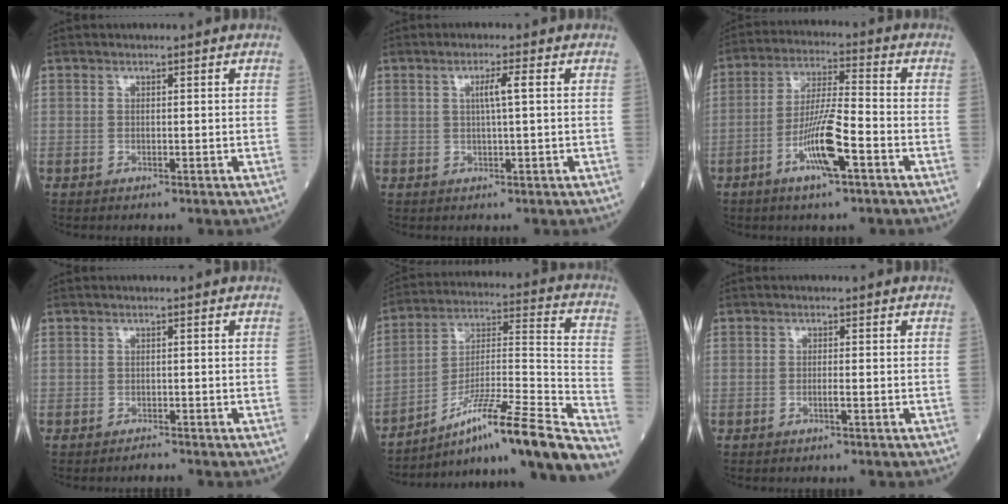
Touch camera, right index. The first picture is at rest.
{"total": 2.8, "force": [0.8, -0.2, 2.7], "torque": [-0.044, 0.000, 0.011]}
{"total": 9.8, "force": [-4.1, 0.9, 8.8], "torque": [-0.167, -0.002, -0.078]}
{"total": 0.6, "force": [-0.6, 0.0, -0.3], "torque": [0.012, 0.000, -0.012]}
{"total": 22.1, "force": [-17.1, -0.7, 14.0], "torque": [-0.181, 0.007, -0.286]}
{"total": 1.1, "force": [-0.4, -0.1, 1.0], "torque": [-0.021, -0.001, -0.009]}